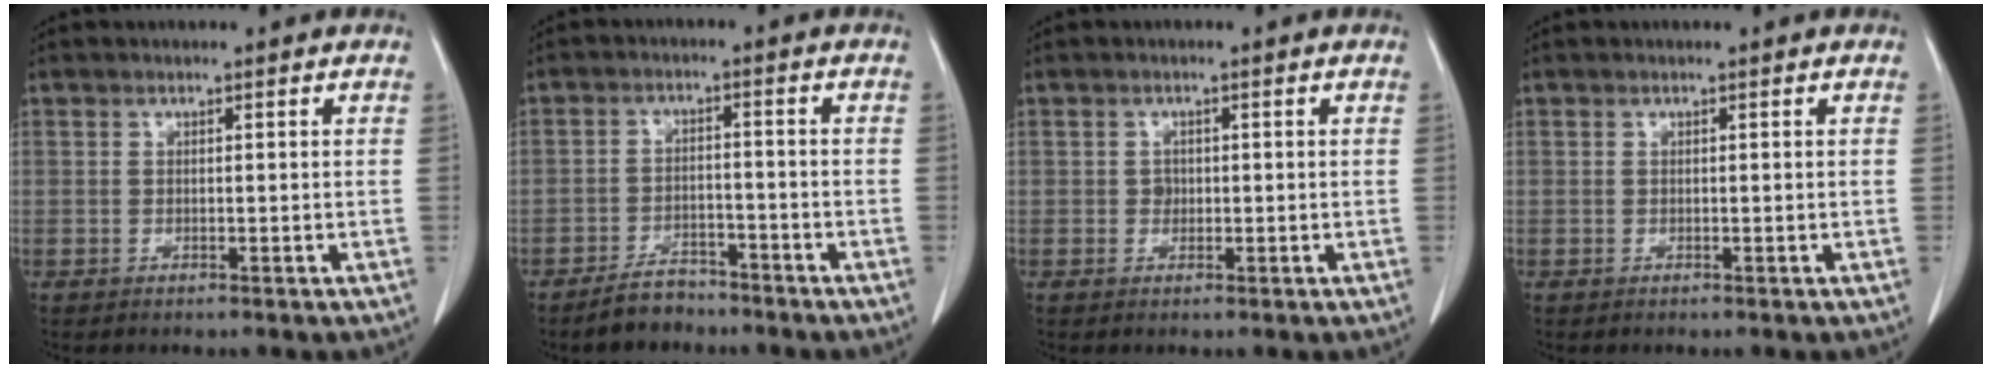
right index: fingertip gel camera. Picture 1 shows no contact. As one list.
[{"total": 5.6, "force": [-4.7, 2.4, 1.8], "torque": [-0.037, 0.001, -0.078]}, {"total": 1.8, "force": [-0.1, 1.5, 0.9], "torque": [-0.014, 0.006, 0.001]}, {"total": 0.0}]